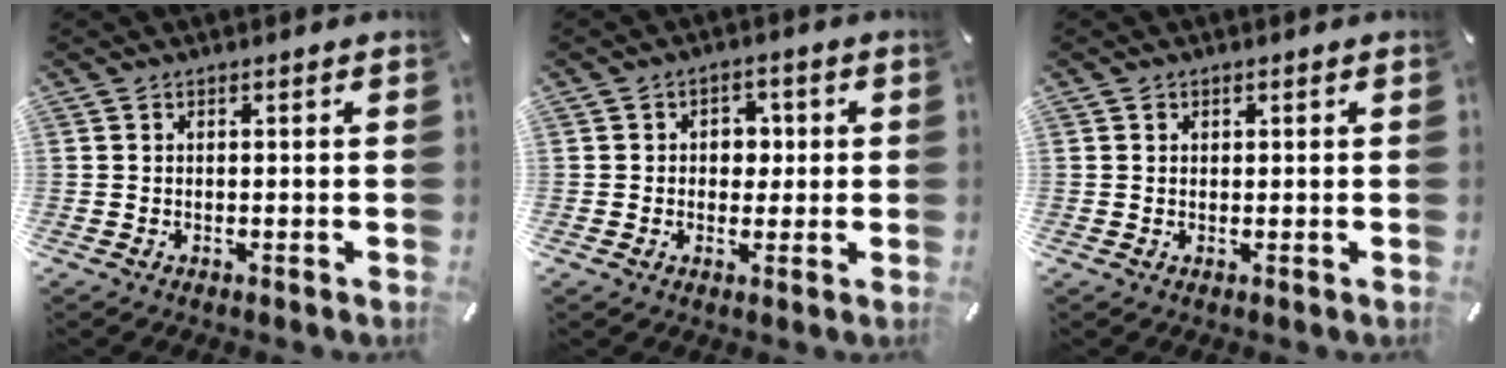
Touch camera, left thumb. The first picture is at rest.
{"total": 4.5, "force": [0.0, 3.8, 2.5], "torque": [-0.030, 0.001, -0.009]}
{"total": 0.8, "force": [0.3, 0.7, 0.1], "torque": [0.006, 0.000, 0.003]}